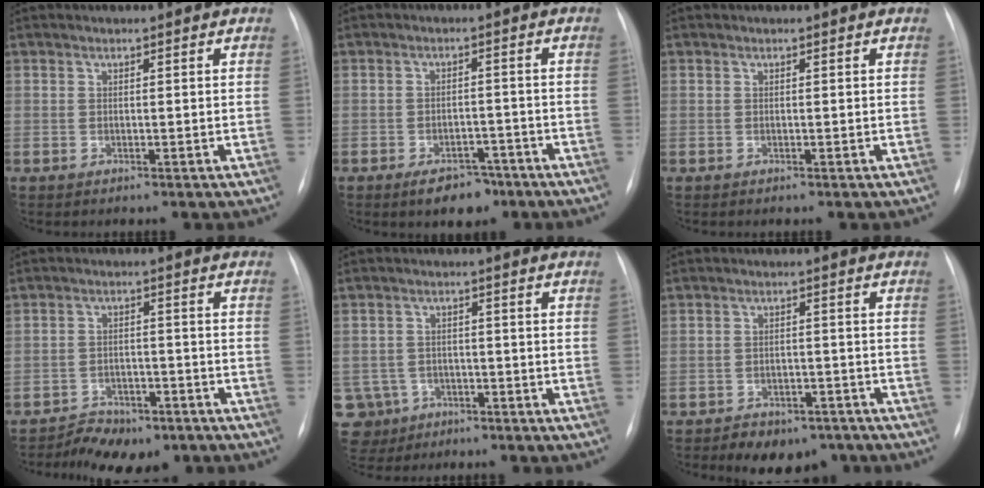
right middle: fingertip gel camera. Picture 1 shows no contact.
{"total": 5.5, "force": [-3.7, 3.0, 2.8], "torque": [-0.037, 0.004, -0.047]}
{"total": 0.0}
{"total": 7.3, "force": [-5.8, 3.7, 2.5], "torque": [-0.039, 0.008, -0.086]}
{"total": 8.3, "force": [-4.0, 7.2, 0.7], "torque": [-0.032, 0.015, -0.057]}
{"total": 8.2, "force": [-6.3, 4.4, 2.8], "torque": [-0.030, 0.015, -0.085]}